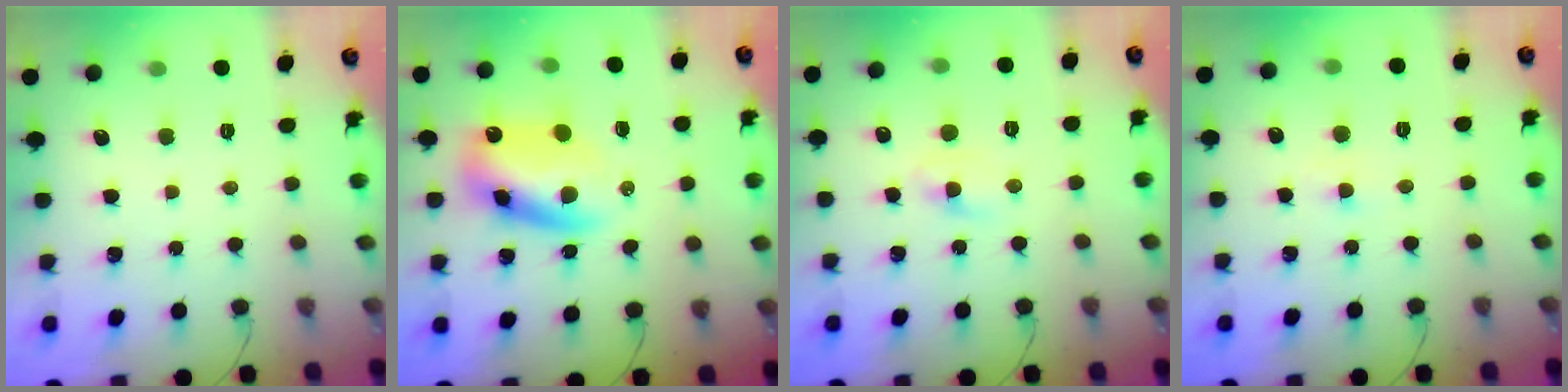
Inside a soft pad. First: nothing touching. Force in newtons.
{"total": 10.4, "press": 10.2, "slide": 2.3}
{"total": 3.0, "press": 2.7, "slide": 1.2}
{"total": 2.1, "press": 2.0, "slide": 0.7}